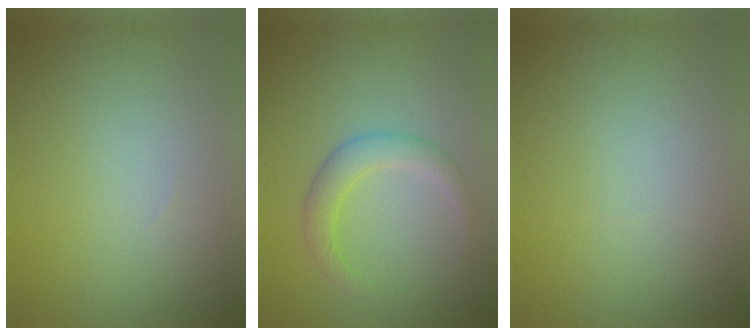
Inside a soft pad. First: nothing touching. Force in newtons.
{"total": 2.7, "press": 2.7, "slide": 0.1}
{"total": 0.0}